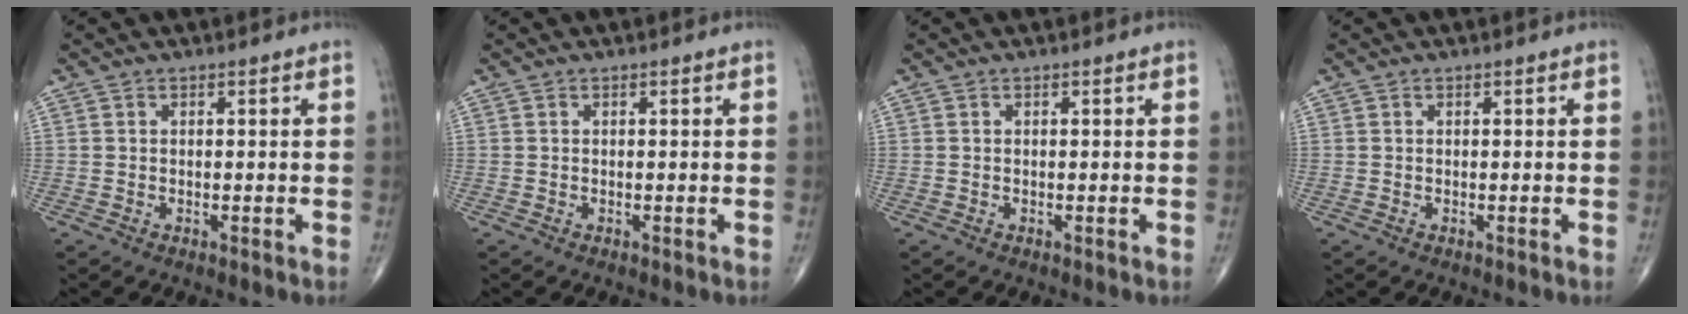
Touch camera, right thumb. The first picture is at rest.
{"total": 0.0}
{"total": 0.0}
{"total": 0.0}